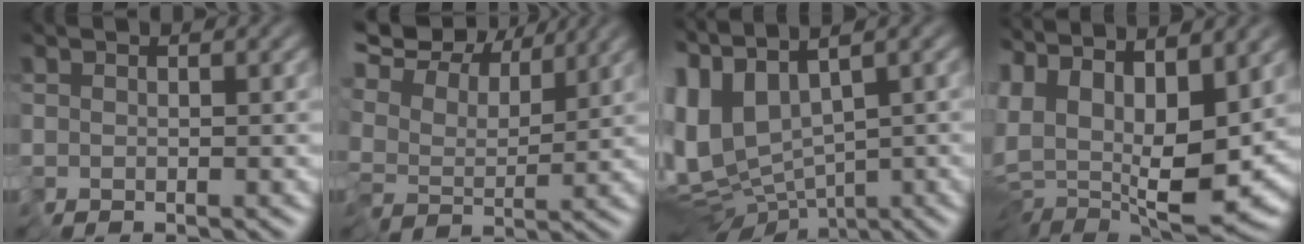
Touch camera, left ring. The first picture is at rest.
{"total": 9.4, "force": [6.7, 4.6, 4.7], "torque": [-0.125, 0.025, 0.106]}
{"total": 9.2, "force": [0.9, 4.6, 7.9], "torque": [-0.192, -0.015, 0.056]}
{"total": 10.8, "force": [2.1, 4.7, 9.4], "torque": [-0.201, -0.005, 0.045]}